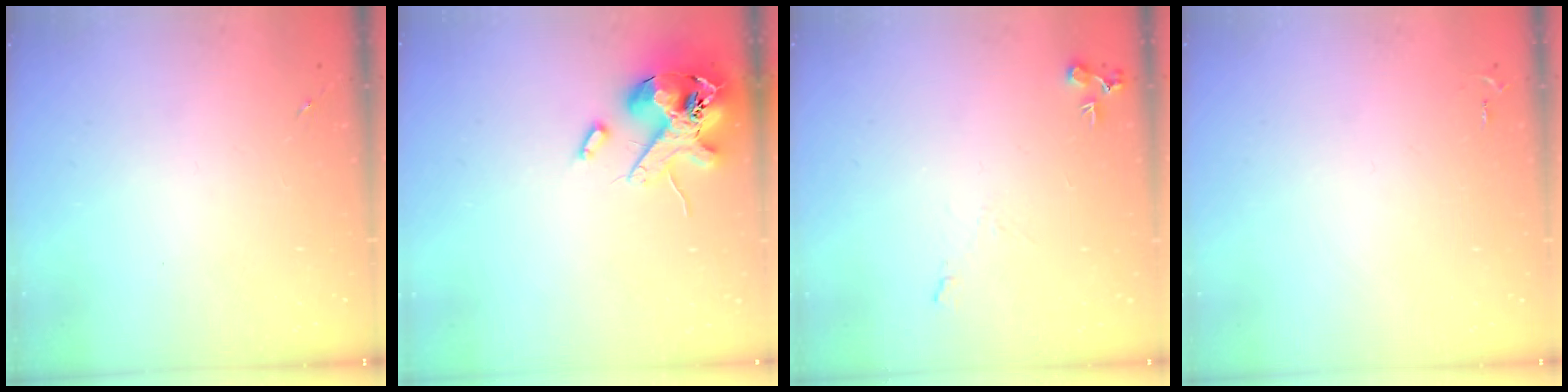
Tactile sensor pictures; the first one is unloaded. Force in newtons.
{"total": 14.4, "press": 14.2, "slide": 2.4}
{"total": 6.8, "press": 6.8, "slide": 0.9}
{"total": 2.6, "press": 2.6, "slide": 0.4}